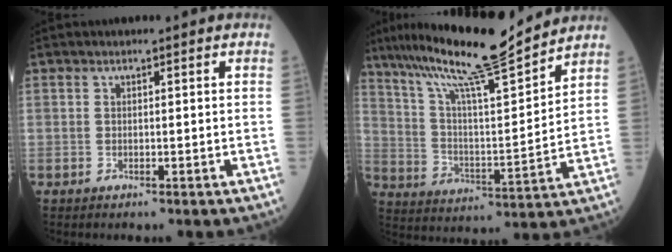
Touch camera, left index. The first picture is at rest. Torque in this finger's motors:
{"motor_torque": [1.06, -1.07, 0.53, 0.16]}